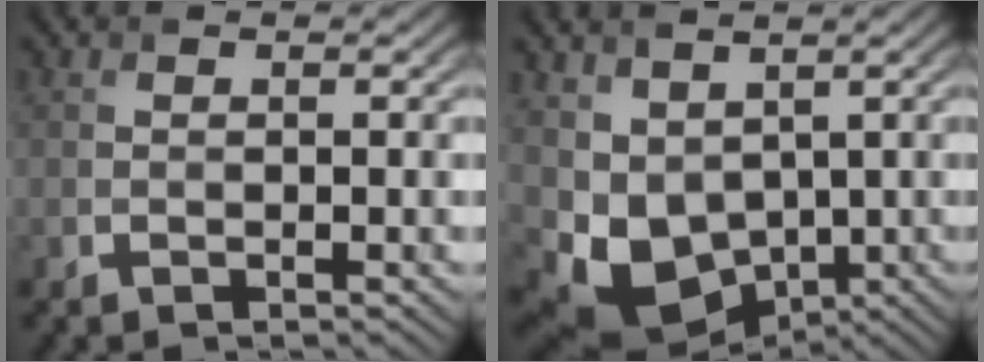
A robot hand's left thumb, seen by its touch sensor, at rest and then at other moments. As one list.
[{"total": 8.0, "force": [0.6, 6.2, 5.0], "torque": [-0.123, -0.031, 0.025]}]